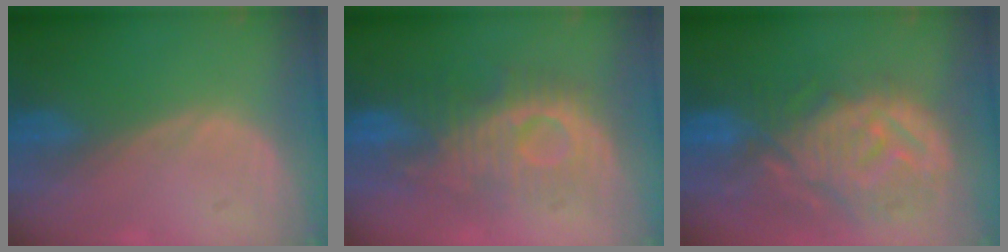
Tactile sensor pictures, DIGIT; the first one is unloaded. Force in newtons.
{"total": 9.1, "press": 9.1, "slide": 0.3}
{"total": 12.5, "press": 11.1, "slide": 5.7}